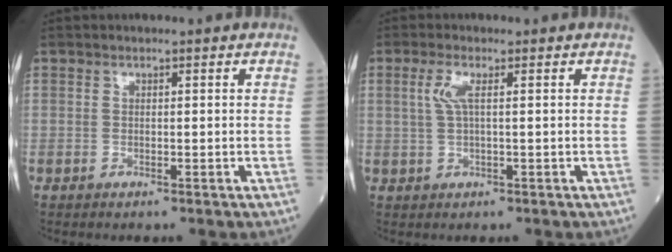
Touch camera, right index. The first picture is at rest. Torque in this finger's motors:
{"motor_torque": [0.64, 0.21, 0.39, 0.10]}